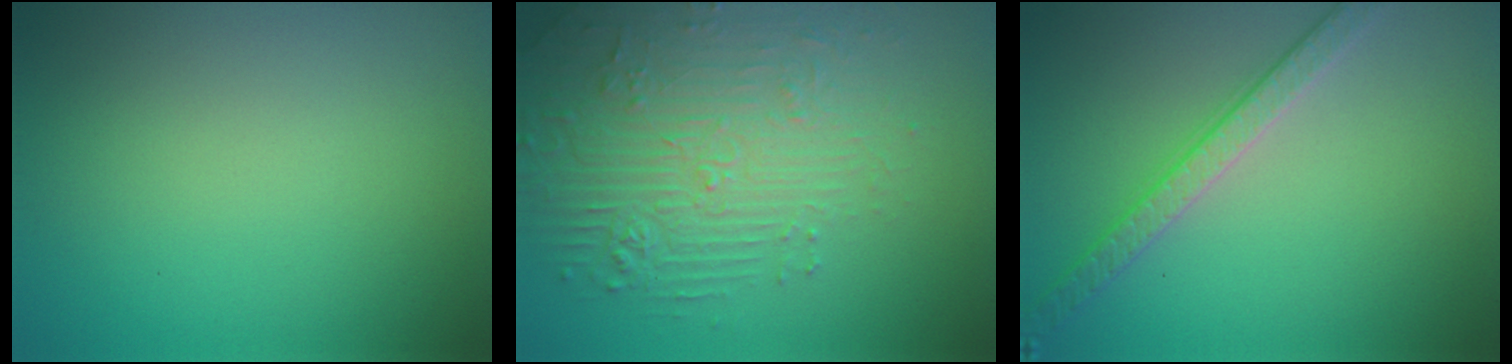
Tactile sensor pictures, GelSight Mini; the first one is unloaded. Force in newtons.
{"total": 4.4, "press": 4.1, "slide": 1.7}
{"total": 3.4, "press": 3.0, "slide": 1.7}